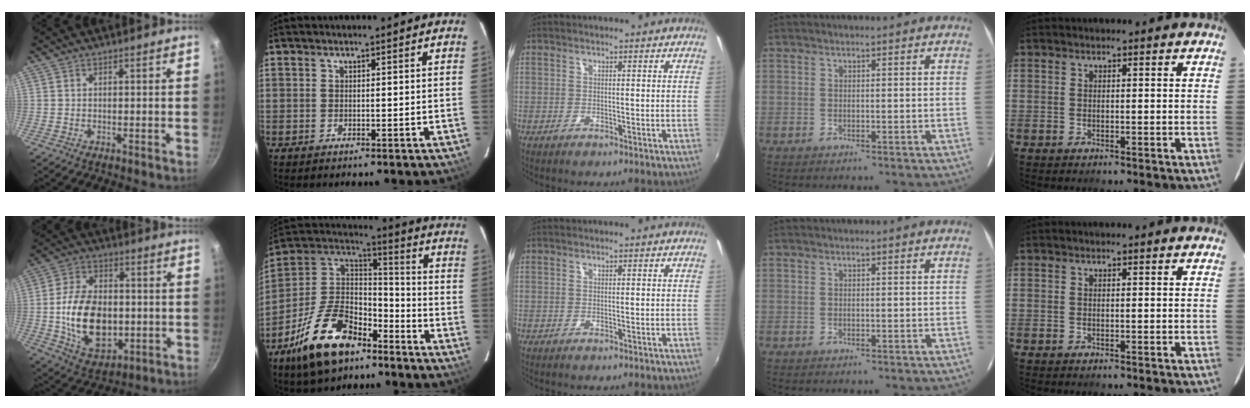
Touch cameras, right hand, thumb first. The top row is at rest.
{"thumb": {"total": 17.8, "force": [-1.5, 11.7, 13.3], "torque": [-0.211, 0.007, -0.017]}, "index": {"total": 20.1, "force": [-12.4, 10.6, 11.8], "torque": [-0.244, 0.019, -0.211]}}